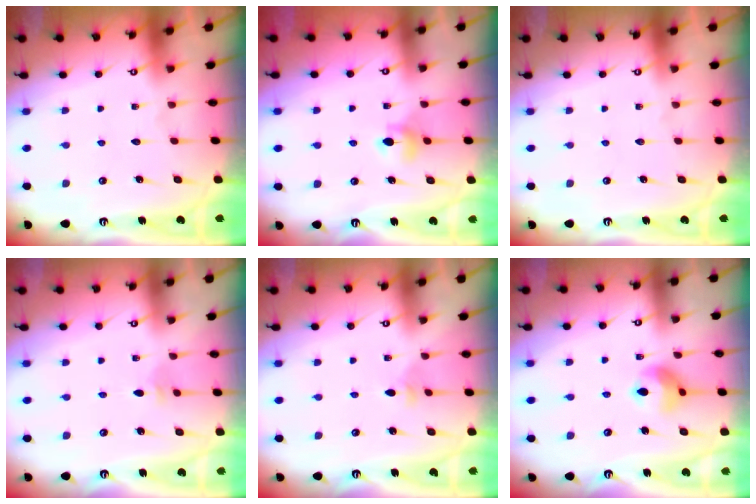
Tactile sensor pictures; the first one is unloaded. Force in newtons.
{"total": 5.6, "press": 5.5, "slide": 0.7}
{"total": 0.0}
{"total": 2.6, "press": 2.5, "slide": 0.5}
{"total": 2.5, "press": 2.4, "slide": 0.6}
{"total": 10.0, "press": 9.9, "slide": 1.4}